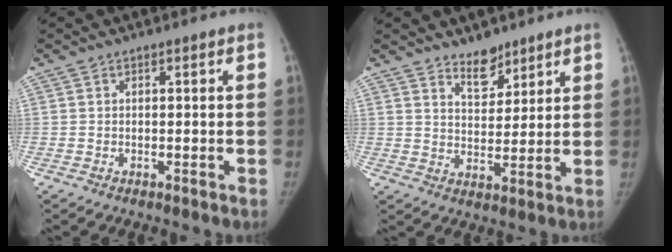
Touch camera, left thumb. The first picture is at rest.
{"total": 5.8, "force": [4.7, 2.8, 2.2], "torque": [-0.011, -0.039, 0.083]}